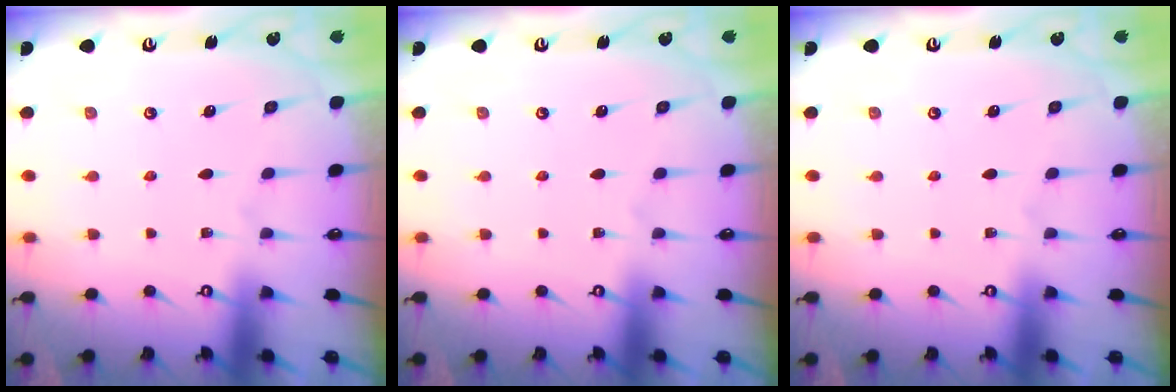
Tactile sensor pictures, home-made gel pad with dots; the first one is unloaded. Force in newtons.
{"total": 0.0}
{"total": 0.0}